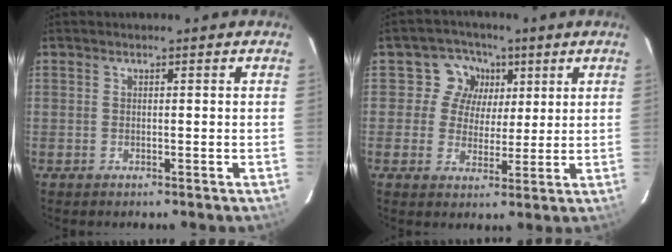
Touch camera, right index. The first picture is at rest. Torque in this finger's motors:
{"motor_torque": [0.02, 0.00, 0.01, 0.00]}